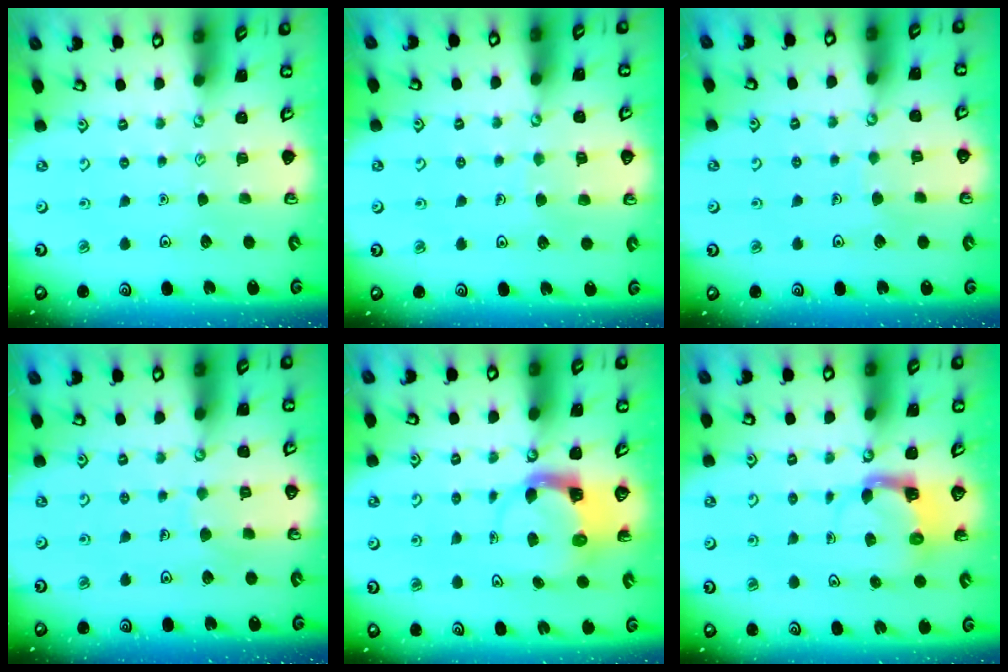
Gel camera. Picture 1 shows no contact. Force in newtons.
{"total": 4.6, "press": 4.6, "slide": 0.4}
{"total": 2.7, "press": 2.7, "slide": 0.1}
{"total": 5.4, "press": 5.4, "slide": 0.5}
{"total": 3.7, "press": 3.7, "slide": 0.6}
{"total": 4.0, "press": 3.9, "slide": 0.7}